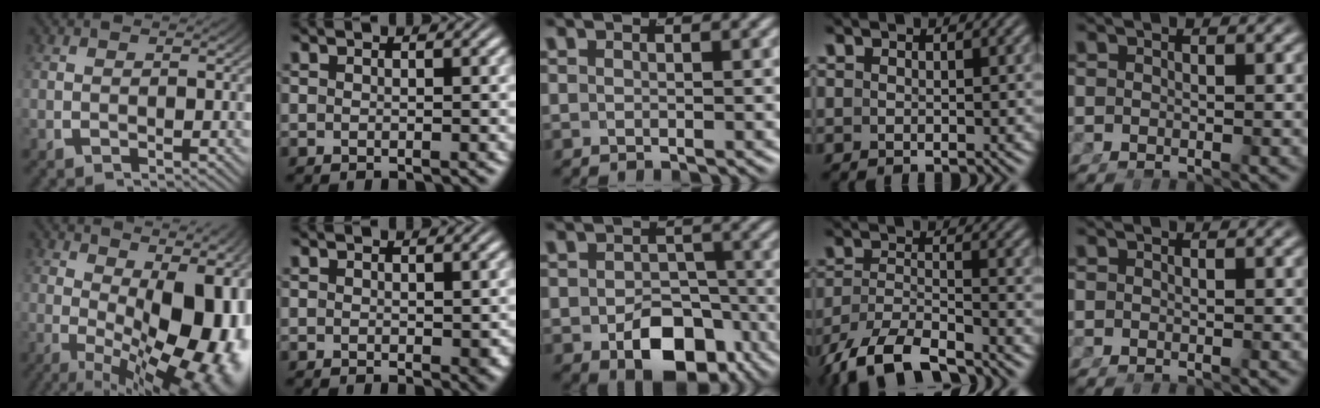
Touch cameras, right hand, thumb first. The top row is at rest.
{"thumb": {"total": 19.2, "force": [-3.3, 11.0, 15.4], "torque": [-0.238, -0.063, -0.014]}, "index": {"total": 1.0, "force": [-0.1, 0.5, 0.8], "torque": [-0.007, -0.009, 0.003]}, "middle": {"total": 6.3, "force": [-3.7, 3.6, 3.7], "torque": [-0.031, -0.025, -0.049]}, "ring": {"total": 7.3, "force": [-5.0, 3.7, 3.8], "torque": [-0.087, -0.033, -0.067]}}